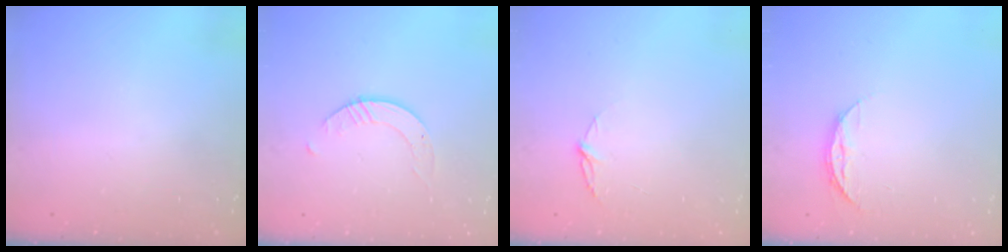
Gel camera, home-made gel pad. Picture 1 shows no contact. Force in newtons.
{"total": 1.7, "press": 1.7, "slide": 0.2}
{"total": 4.8, "press": 4.8, "slide": 0.5}
{"total": 7.3, "press": 7.3, "slide": 0.6}